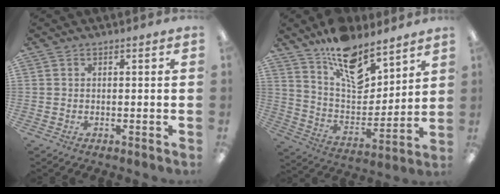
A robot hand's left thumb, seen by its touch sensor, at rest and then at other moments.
{"total": 16.2, "force": [11.9, 7.5, 8.1], "torque": [-0.140, -0.076, 0.214]}